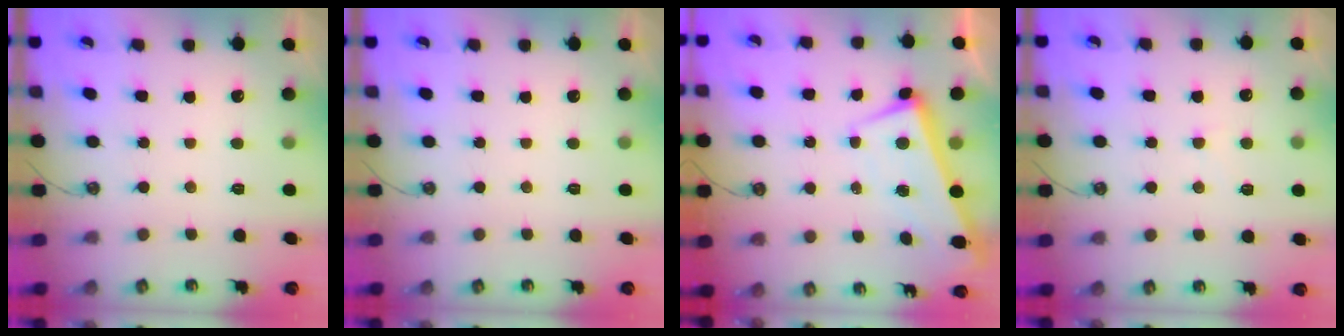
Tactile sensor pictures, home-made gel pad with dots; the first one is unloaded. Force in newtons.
{"total": 0.0}
{"total": 1.6, "press": 0.6, "slide": 1.4}
{"total": 4.4, "press": 4.3, "slide": 0.7}